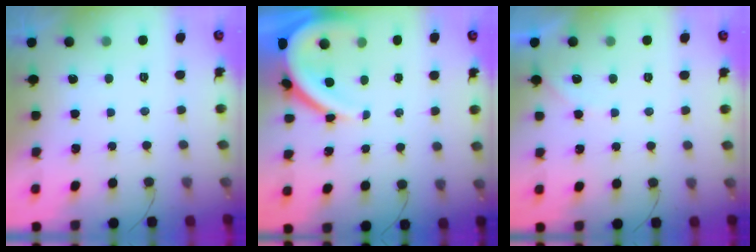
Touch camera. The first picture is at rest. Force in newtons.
{"total": 8.8, "press": 8.8, "slide": 0.8}
{"total": 5.0, "press": 5.0, "slide": 0.7}